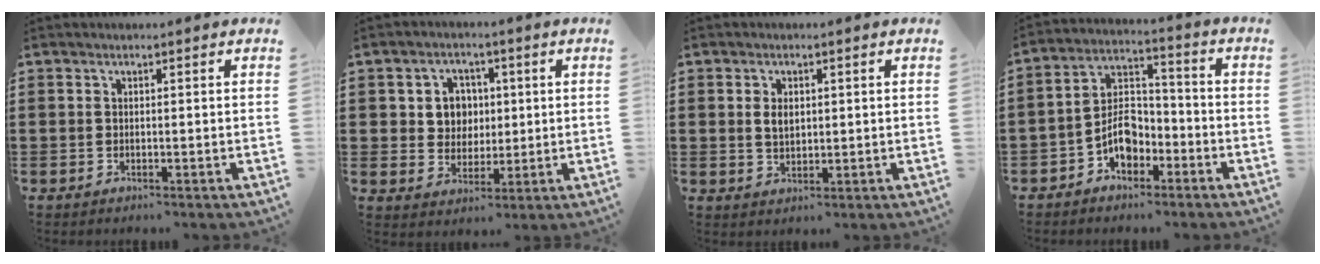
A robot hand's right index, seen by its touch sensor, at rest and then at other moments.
{"total": 5.4, "force": [1.0, 5.0, 1.8], "torque": [-0.050, 0.014, 0.013]}
{"total": 2.6, "force": [0.4, 1.5, 2.1], "torque": [-0.044, 0.005, 0.008]}
{"total": 6.6, "force": [-3.2, 4.2, 4.0], "torque": [-0.084, 0.017, -0.063]}